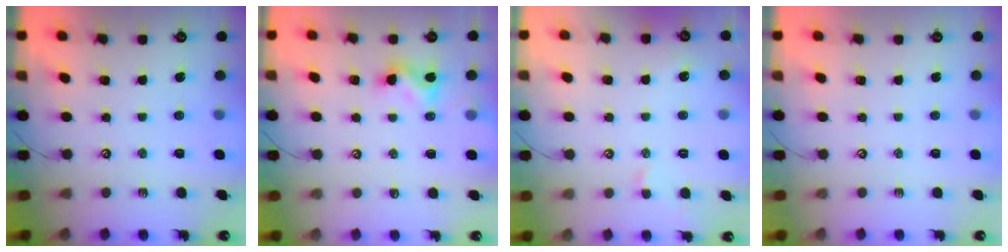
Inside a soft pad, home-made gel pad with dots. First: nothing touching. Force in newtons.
{"total": 3.2, "press": 3.2, "slide": 0.4}
{"total": 0.9, "press": 0.7, "slide": 0.6}
{"total": 0.0}